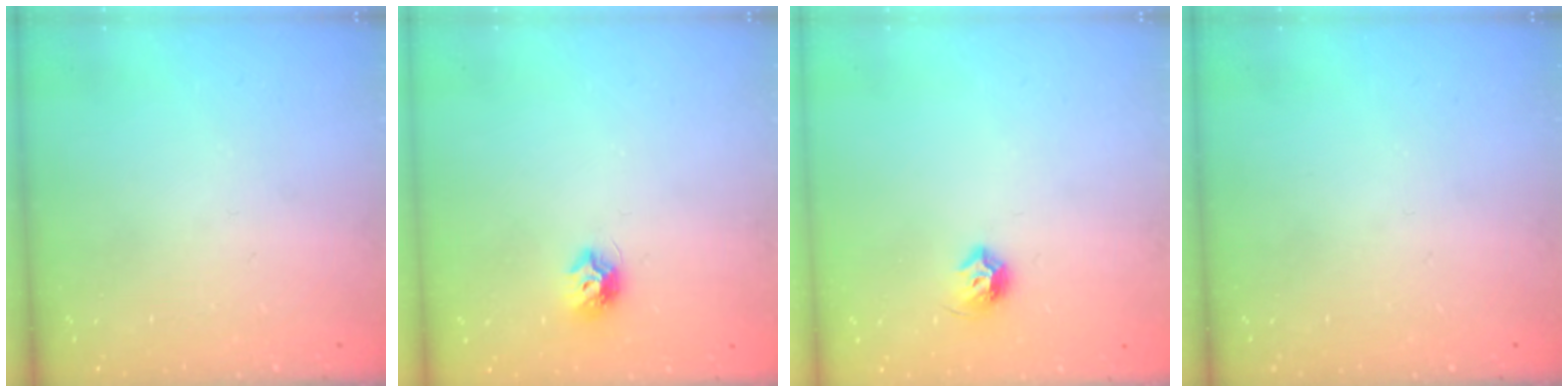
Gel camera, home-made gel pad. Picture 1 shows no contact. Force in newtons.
{"total": 7.4, "press": 7.4, "slide": 0.2}
{"total": 7.4, "press": 7.3, "slide": 1.2}
{"total": 0.0}